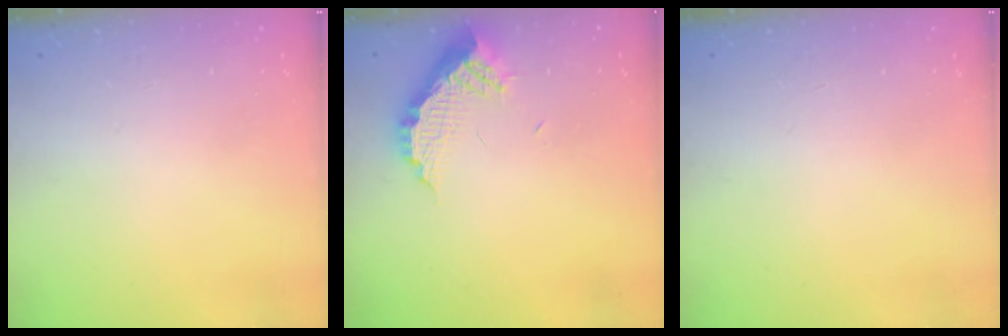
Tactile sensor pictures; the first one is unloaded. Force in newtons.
{"total": 10.0, "press": 10.0, "slide": 0.7}
{"total": 0.0}